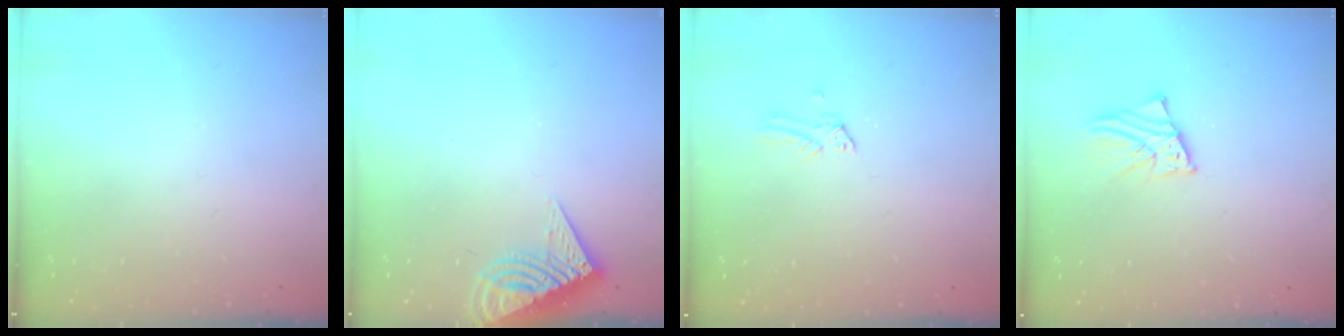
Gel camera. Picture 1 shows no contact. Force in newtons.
{"total": 10.8, "press": 10.7, "slide": 0.9}
{"total": 0.0}
{"total": 2.6, "press": 2.6, "slide": 0.2}